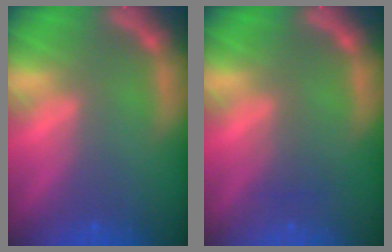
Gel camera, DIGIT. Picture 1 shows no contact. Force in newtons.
{"total": 1.5}